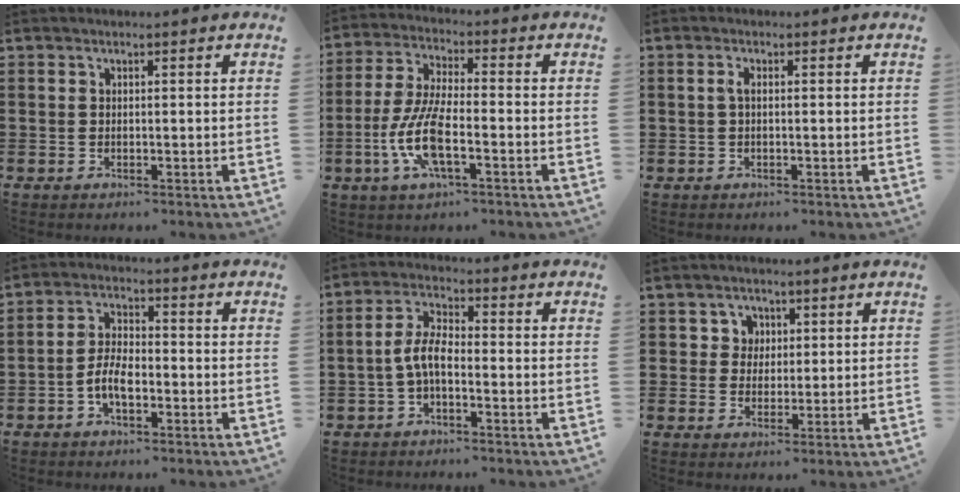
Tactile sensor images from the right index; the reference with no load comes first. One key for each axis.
{"total": 9.2, "fx": -3.2, "fy": 2.6, "fz": 8.2, "tx": -0.190, "ty": -0.015, "tz": -0.066}
{"total": 1.3, "fx": -0.1, "fy": 0.4, "fz": 1.3, "tx": -0.032, "ty": -0.003, "tz": -0.005}
{"total": 5.3, "fx": -2.0, "fy": 2.3, "fz": 4.3, "tx": -0.101, "ty": -0.003, "tz": -0.043}
{"total": 5.3, "fx": -1.4, "fy": 2.1, "fz": 4.7, "tx": -0.111, "ty": 0.000, "tz": -0.035}
{"total": 3.3, "fx": 1.0, "fy": 3.1, "fz": 0.5, "tx": -0.026, "ty": 0.012, "tz": 0.016}